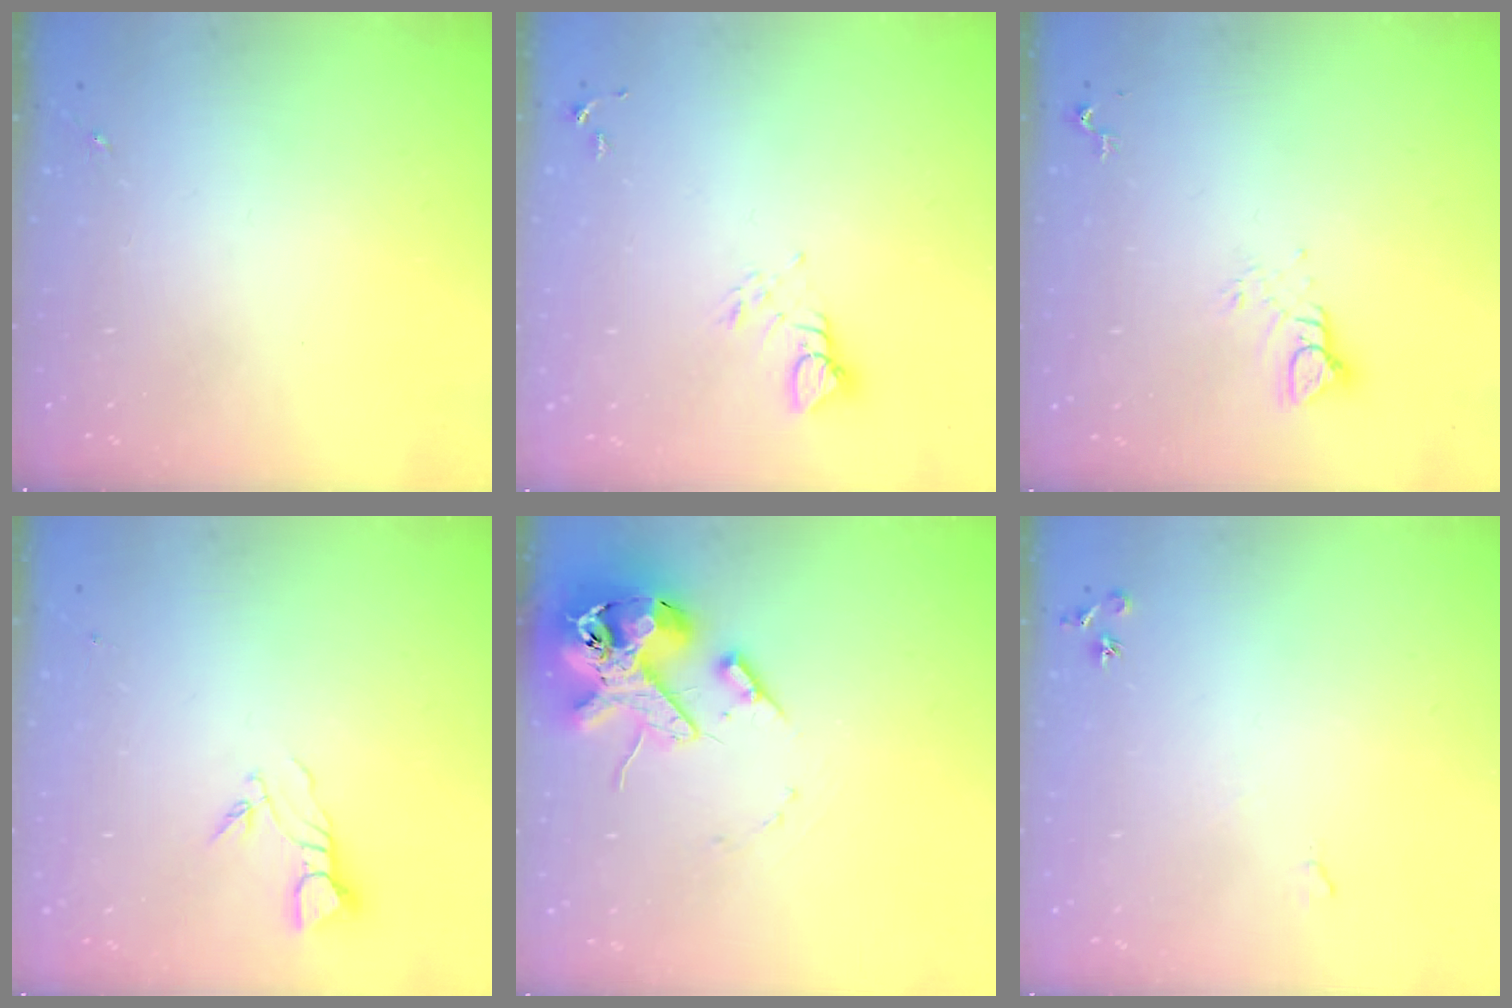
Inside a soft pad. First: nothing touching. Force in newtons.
{"total": 3.8, "press": 3.8, "slide": 0.3}
{"total": 5.6, "press": 5.6, "slide": 0.0}
{"total": 4.3, "press": 4.3, "slide": 0.3}
{"total": 15.6, "press": 15.4, "slide": 2.4}
{"total": 6.7, "press": 6.6, "slide": 1.0}